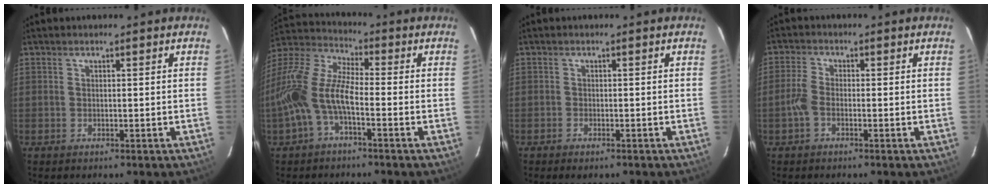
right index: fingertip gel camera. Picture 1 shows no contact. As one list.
[{"total": 13.5, "force": [-4.0, 5.3, 11.8], "torque": [-0.256, 0.007, -0.087]}, {"total": 1.8, "force": [-1.5, 0.7, 0.8], "torque": [-0.021, -0.003, -0.028]}, {"total": 3.1, "force": [-1.4, 1.6, 2.3], "torque": [-0.060, 0.005, -0.029]}]